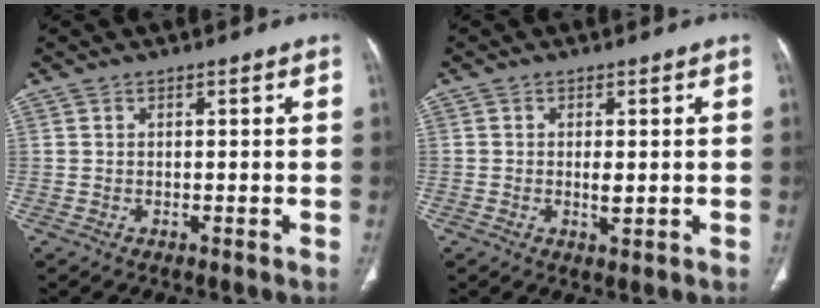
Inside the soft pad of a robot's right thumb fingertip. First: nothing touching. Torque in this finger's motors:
{"motor_torque": [3.41, 1.61, 1.52, -1.26, 0.66]}